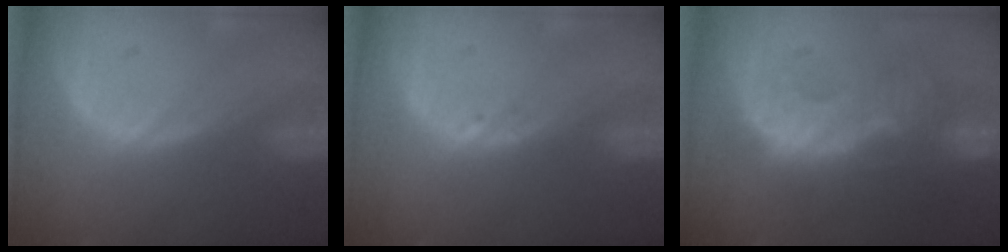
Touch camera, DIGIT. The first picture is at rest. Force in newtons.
{"total": 0.6, "press": 0.6, "slide": 0.1}
{"total": 9.4, "press": 9.2, "slide": 2.0}